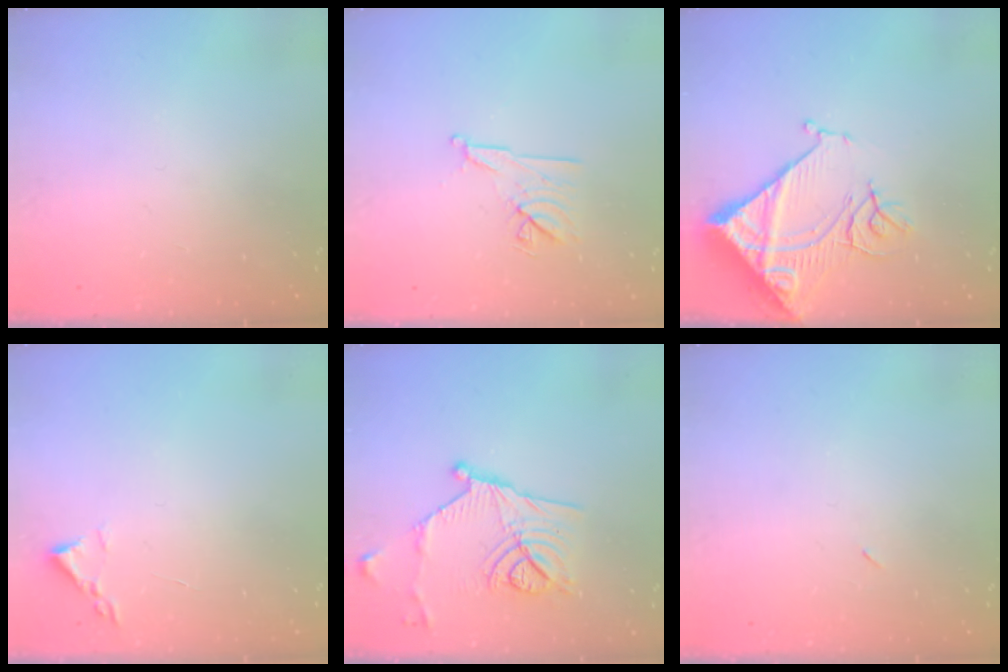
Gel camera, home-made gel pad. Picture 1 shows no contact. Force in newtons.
{"total": 8.9, "press": 8.9, "slide": 1.1}
{"total": 15.3, "press": 15.2, "slide": 1.8}
{"total": 1.8, "press": 1.7, "slide": 0.2}
{"total": 14.8, "press": 14.6, "slide": 2.2}
{"total": 2.2, "press": 1.8, "slide": 1.2}